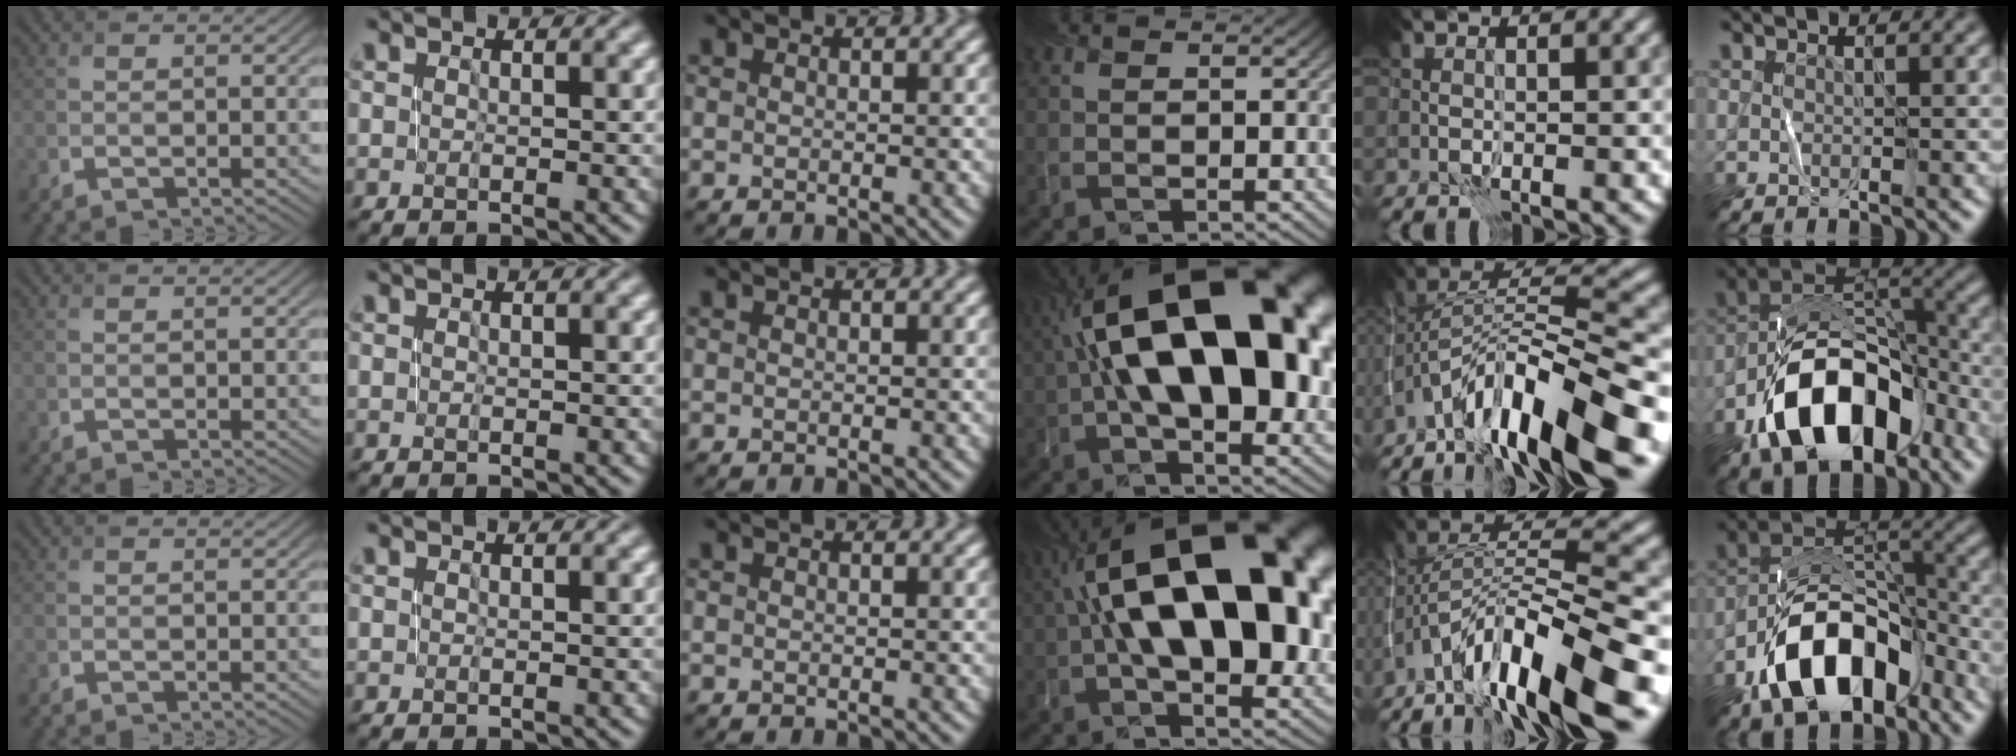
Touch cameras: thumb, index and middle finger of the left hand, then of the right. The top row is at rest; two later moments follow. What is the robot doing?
{"motion": "close", "object": "stapler"}